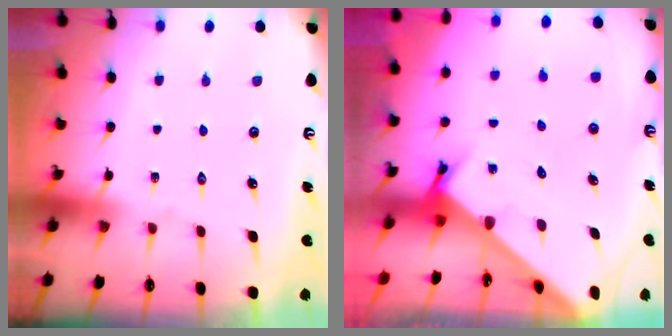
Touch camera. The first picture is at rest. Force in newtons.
{"total": 2.3, "press": 2.3, "slide": 0.2}